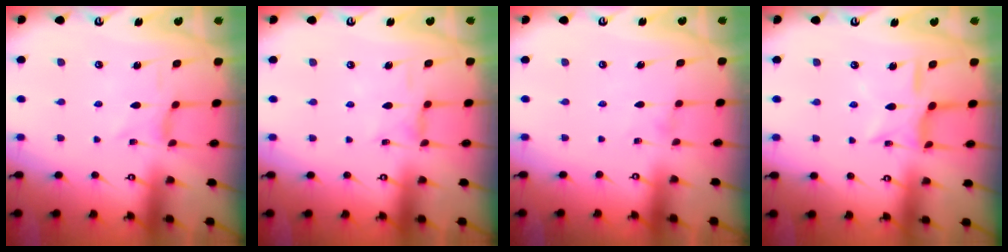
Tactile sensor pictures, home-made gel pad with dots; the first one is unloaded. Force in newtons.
{"total": 4.0, "press": 4.0, "slide": 0.4}
{"total": 0.0}
{"total": 9.8, "press": 9.7, "slide": 0.8}